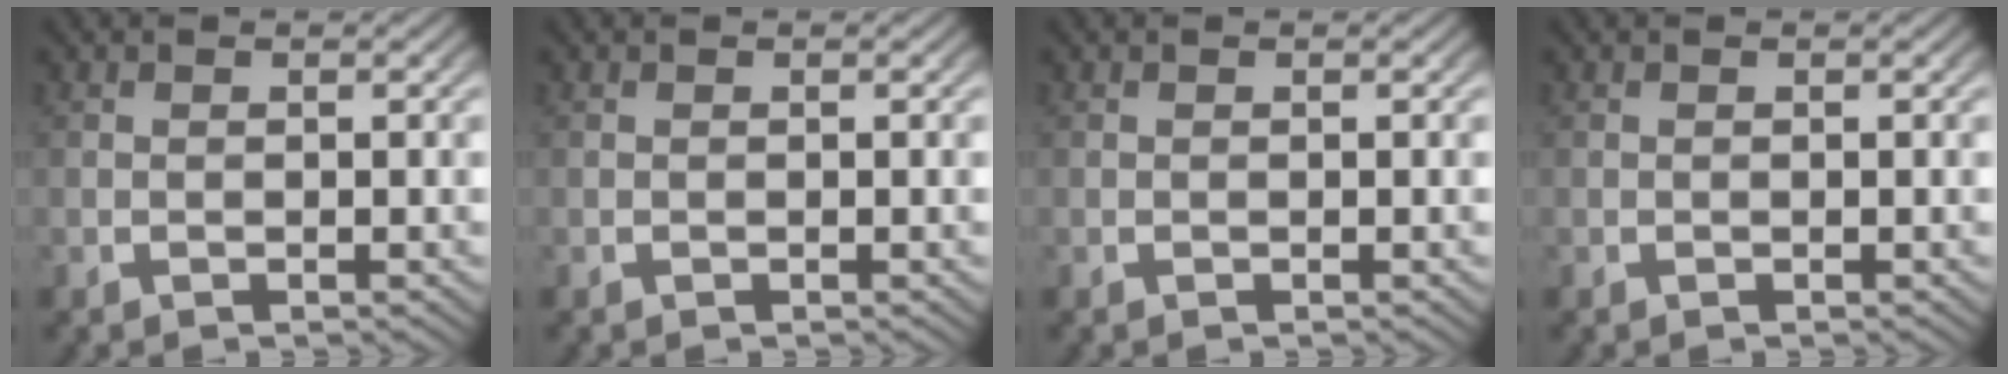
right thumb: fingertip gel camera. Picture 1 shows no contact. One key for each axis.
{"total": 0.0}
{"total": 0.0}
{"total": 0.0}